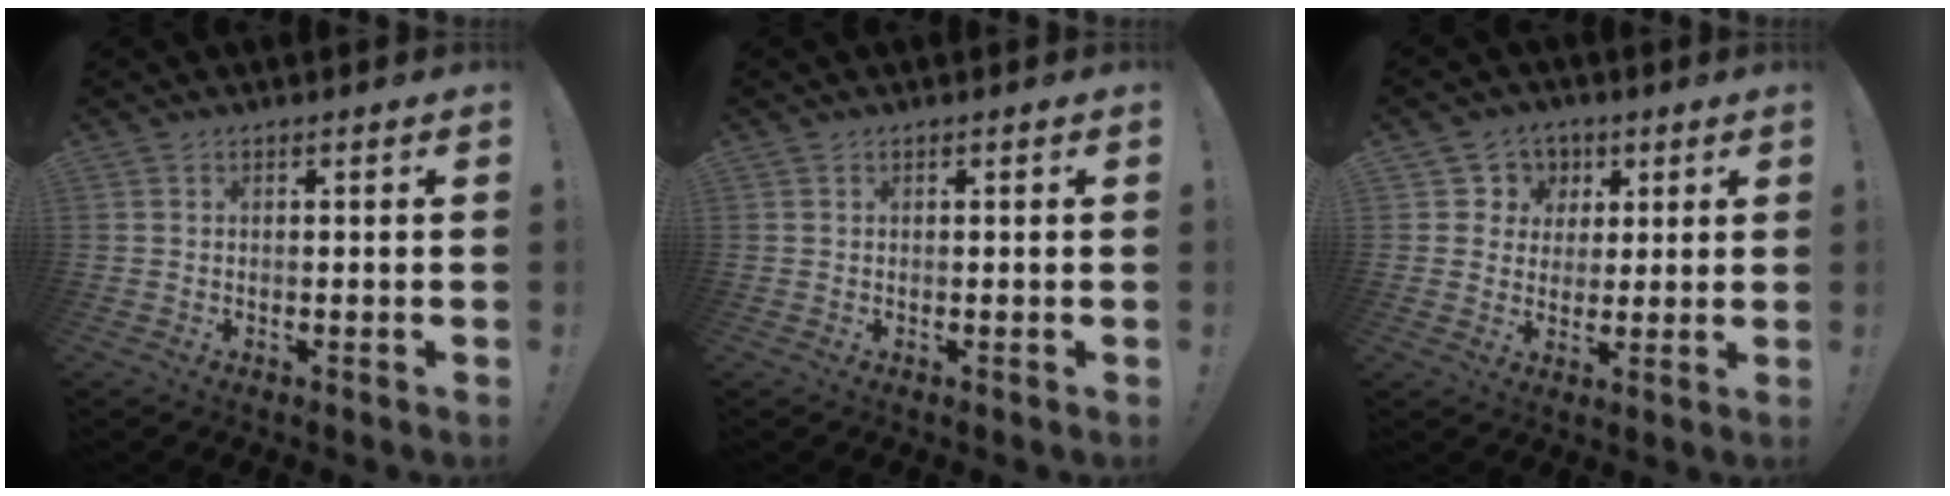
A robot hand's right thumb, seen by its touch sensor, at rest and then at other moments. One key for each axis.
{"total": 0.0}
{"total": 7.1, "fx": 1.7, "fy": 6.8, "fz": 1.1, "tx": -0.013, "ty": -0.009, "tz": 0.036}